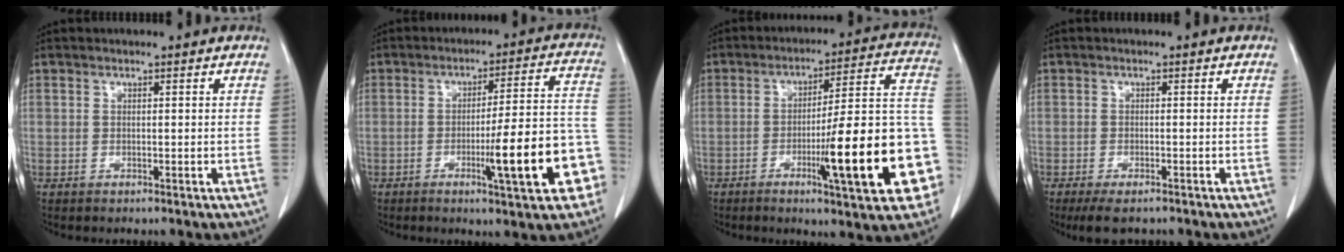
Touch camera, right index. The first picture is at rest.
{"total": 13.6, "force": [-4.9, 1.4, 12.6], "torque": [-0.173, 0.018, -0.062]}
{"total": 19.5, "force": [-6.3, 1.4, 18.4], "torque": [-0.198, 0.018, -0.083]}
{"total": 5.6, "force": [-4.5, 1.5, 3.0], "torque": [-0.043, -0.010, -0.065]}